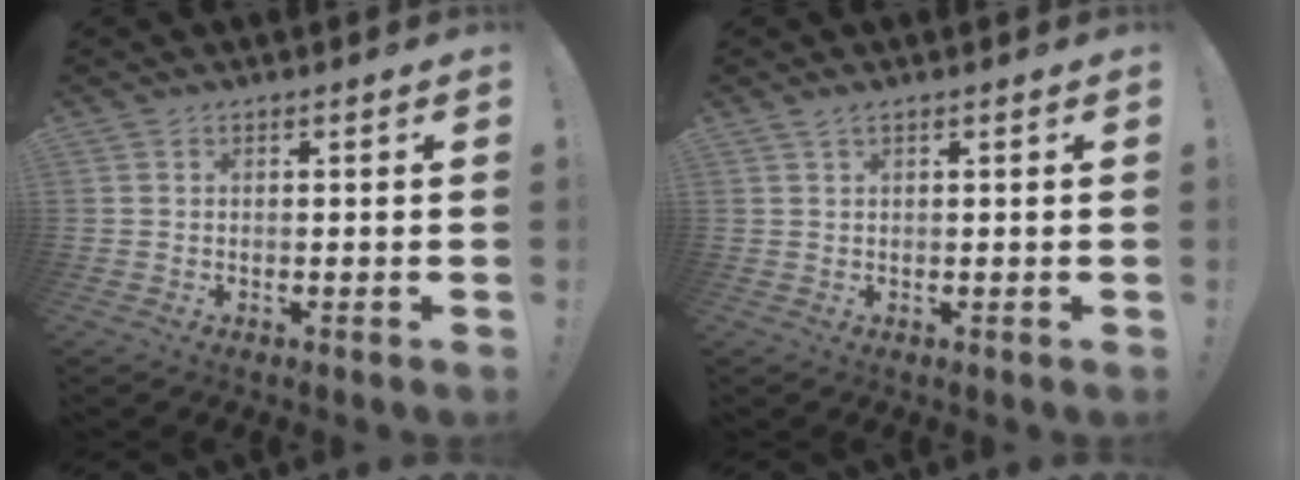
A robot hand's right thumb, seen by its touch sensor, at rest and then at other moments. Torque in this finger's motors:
{"motor_torque": [-0.05, 0.05, 0.06, -0.11, 0.00]}